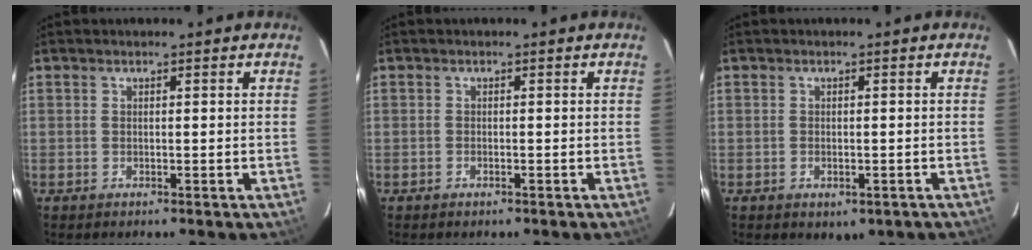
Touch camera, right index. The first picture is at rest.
{"total": 0.7, "force": [-0.5, 0.4, 0.3], "torque": [-0.006, 0.002, -0.008]}
{"total": 3.1, "force": [-1.3, 2.1, 2.0], "torque": [-0.034, -0.006, -0.009]}